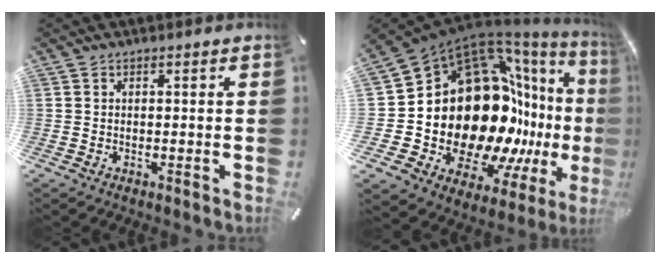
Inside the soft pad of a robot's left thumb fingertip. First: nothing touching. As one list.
[{"total": 27.2, "force": [-1.0, 18.1, 20.3], "torque": [-0.312, -0.104, 0.042]}]